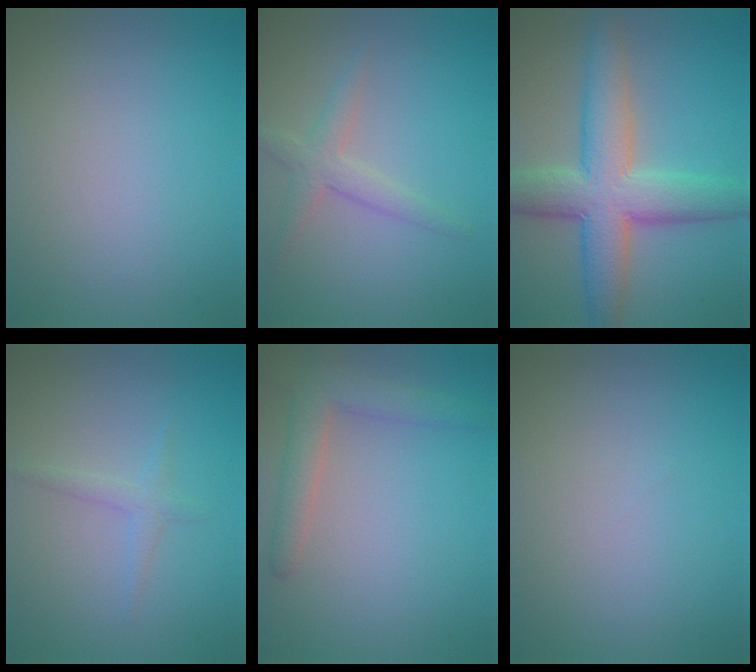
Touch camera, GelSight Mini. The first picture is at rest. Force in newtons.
{"total": 2.5, "press": 2.5, "slide": 0.1}
{"total": 8.6, "press": 8.6, "slide": 0.5}
{"total": 1.3, "press": 1.3, "slide": 0.1}
{"total": 3.4, "press": 3.4, "slide": 0.4}
{"total": 0.0}